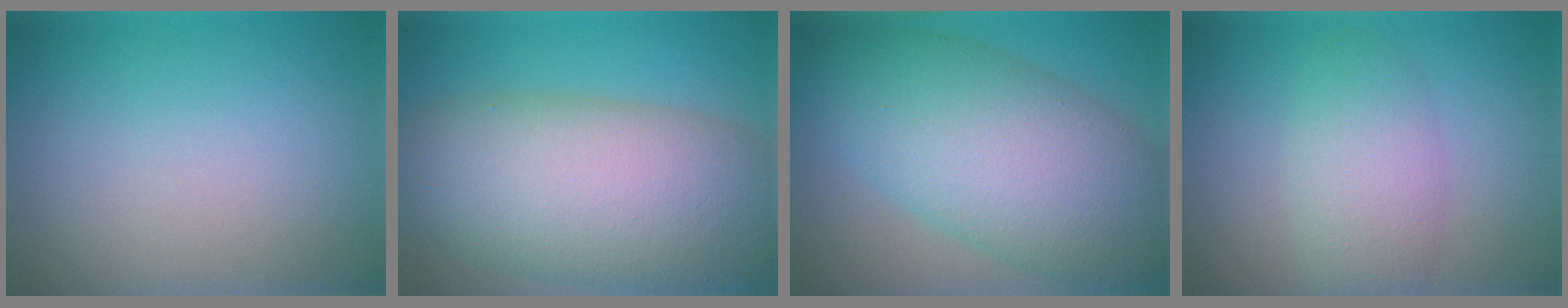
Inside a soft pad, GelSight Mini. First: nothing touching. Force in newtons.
{"total": 13.4, "press": 13.3, "slide": 0.8}
{"total": 11.9, "press": 11.9, "slide": 0.5}
{"total": 4.2, "press": 4.2, "slide": 0.2}